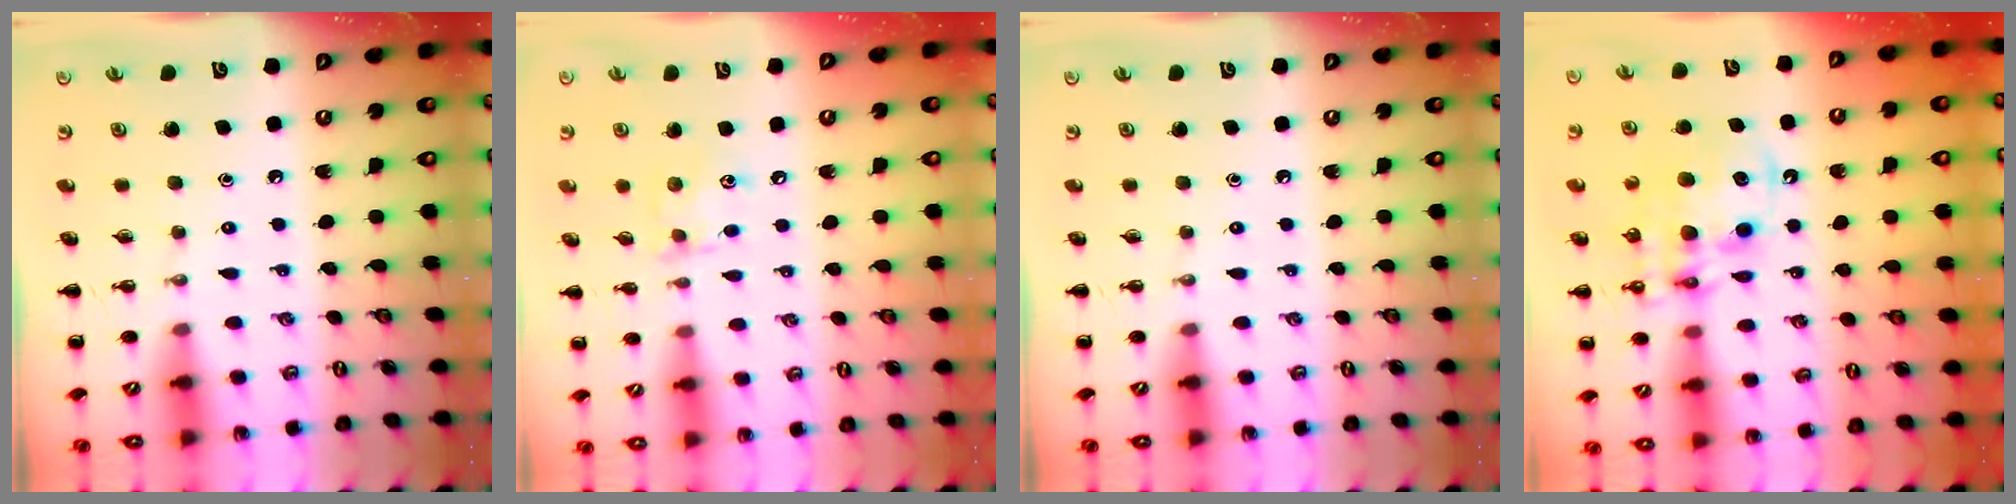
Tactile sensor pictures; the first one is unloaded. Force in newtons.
{"total": 7.6, "press": 7.5, "slide": 1.0}
{"total": 0.0}
{"total": 12.5, "press": 12.1, "slide": 2.9}